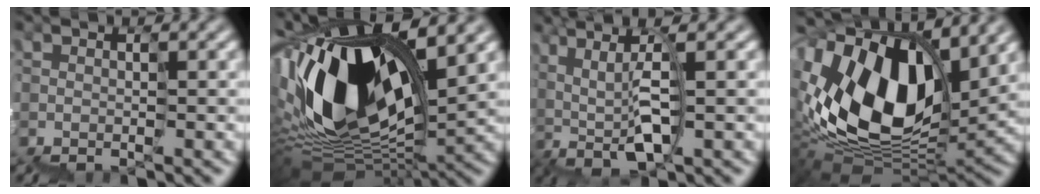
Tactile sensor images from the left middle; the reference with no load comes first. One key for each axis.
{"total": 14.0, "fx": 3.3, "fy": 6.8, "fz": 11.8, "tx": -0.252, "ty": 0.018, "tz": 0.063}
{"total": 4.6, "fx": 0.1, "fy": 1.6, "fz": 4.4, "tx": -0.102, "ty": 0.016, "tz": -0.002}
{"total": 13.3, "fx": 3.6, "fy": 7.8, "fz": 10.0, "tx": -0.206, "ty": 0.022, "tz": 0.056}